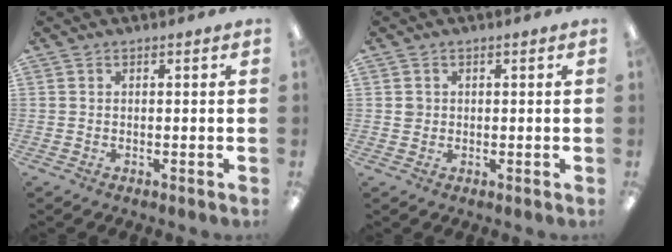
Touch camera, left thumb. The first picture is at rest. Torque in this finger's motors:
{"motor_torque": [-0.19, -0.19, -0.17, 0.09, 0.00]}